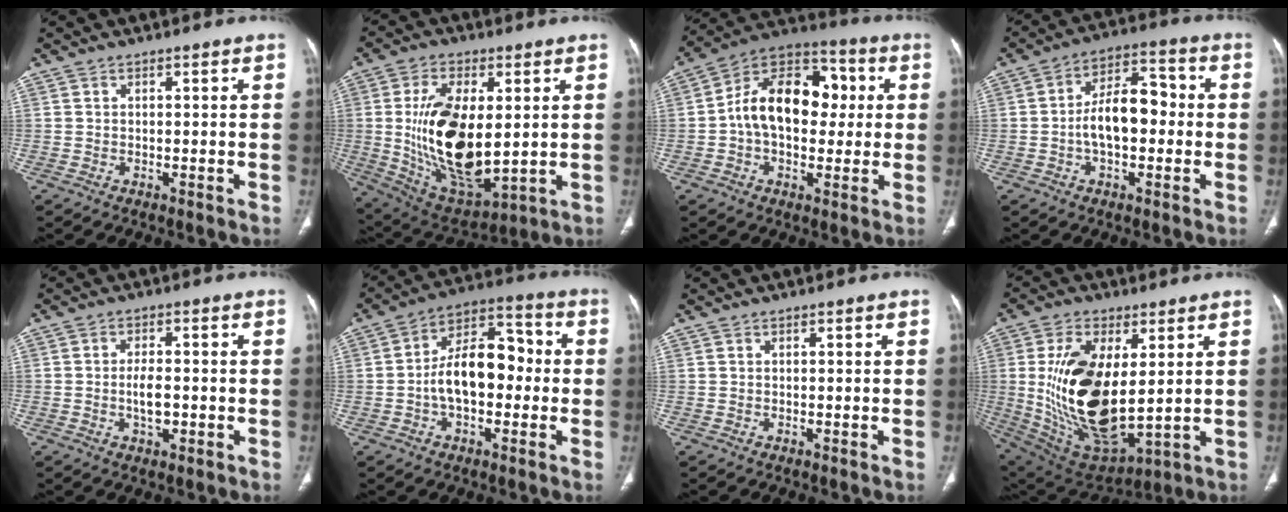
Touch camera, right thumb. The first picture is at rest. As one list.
[{"total": 20.7, "force": [1.3, 10.4, 17.9], "torque": [-0.318, -0.022, 0.042]}, {"total": 17.6, "force": [1.3, 11.7, 13.0], "torque": [-0.174, 0.036, 0.012]}, {"total": 10.9, "force": [-0.9, 6.1, 9.0], "torque": [-0.136, 0.037, -0.024]}, {"total": 4.3, "force": [-0.8, 2.1, 3.6], "torque": [-0.060, 0.003, -0.012]}, {"total": 13.4, "force": [-1.2, 8.0, 10.7], "torque": [-0.158, 0.043, -0.027]}, {"total": 0.0}, {"total": 22.7, "force": [2.2, 11.4, 19.5], "torque": [-0.366, -0.030, 0.060]}]